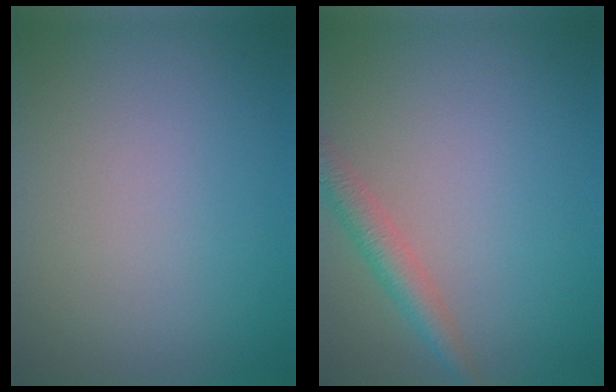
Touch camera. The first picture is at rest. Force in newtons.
{"total": 2.6, "press": 2.6, "slide": 0.1}